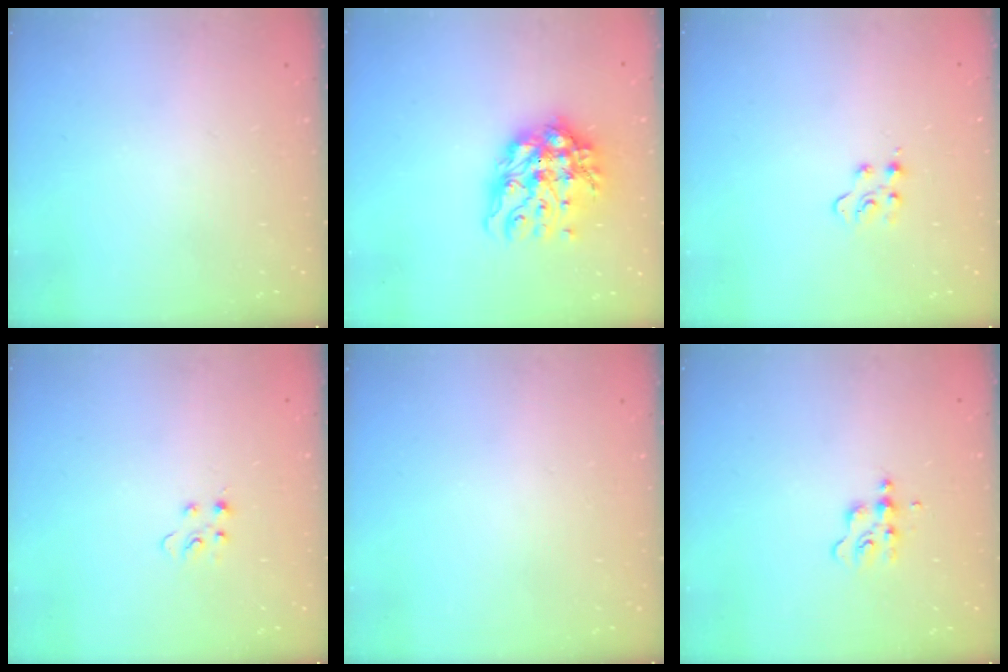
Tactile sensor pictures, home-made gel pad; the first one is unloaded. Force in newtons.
{"total": 13.7, "press": 13.6, "slide": 1.6}
{"total": 4.0, "press": 4.0, "slide": 0.4}
{"total": 2.9, "press": 2.9, "slide": 0.4}
{"total": 0.0}
{"total": 3.8, "press": 3.8, "slide": 0.4}